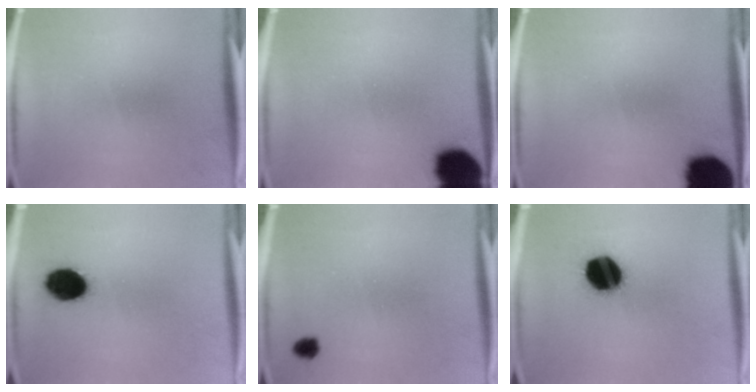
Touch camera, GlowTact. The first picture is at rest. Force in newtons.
{"total": 15.6}
{"total": 17.5}
{"total": 9.4}
{"total": 1.8}
{"total": 14.6}